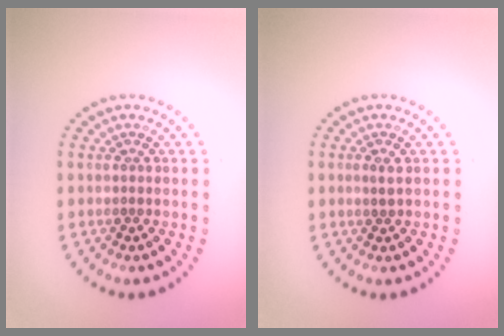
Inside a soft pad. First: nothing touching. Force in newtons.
{"total": 0.9, "press": 0.8, "slide": 0.2}